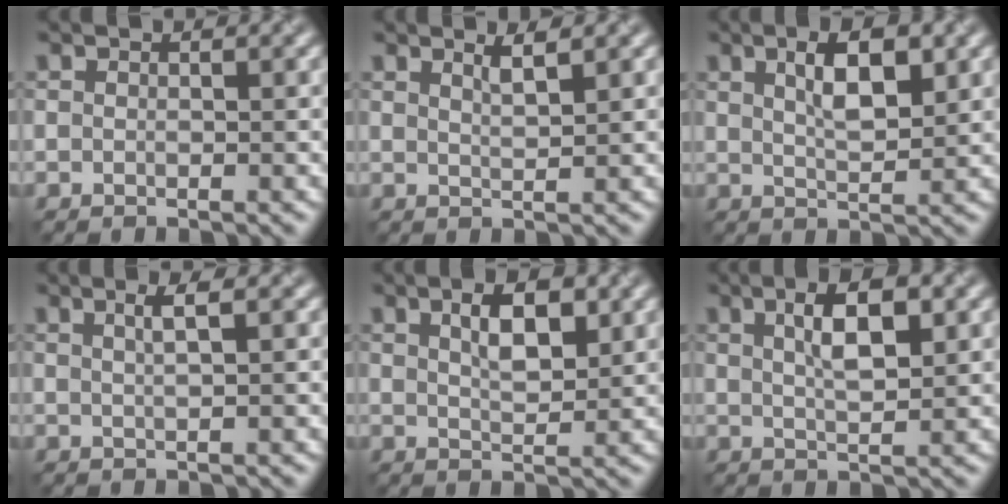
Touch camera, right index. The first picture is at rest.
{"total": 0.9, "force": [0.7, -0.1, 0.6], "torque": [-0.010, 0.007, 0.019]}
{"total": 3.5, "force": [1.3, 0.8, 3.1], "torque": [-0.059, 0.009, 0.032]}
{"total": 1.1, "force": [0.3, 0.1, 1.1], "torque": [-0.022, 0.009, 0.012]}
{"total": 2.6, "force": [1.1, 0.7, 2.2], "torque": [-0.046, 0.010, 0.031]}
{"total": 3.5, "force": [1.1, 0.8, 3.3], "torque": [-0.062, 0.013, 0.027]}